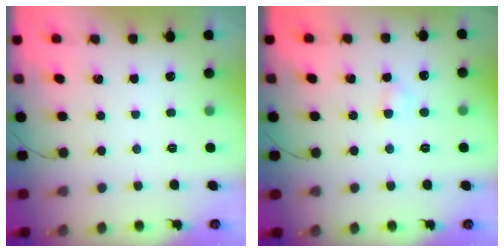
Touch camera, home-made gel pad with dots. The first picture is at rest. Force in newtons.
{"total": 3.3, "press": 3.1, "slide": 1.2}